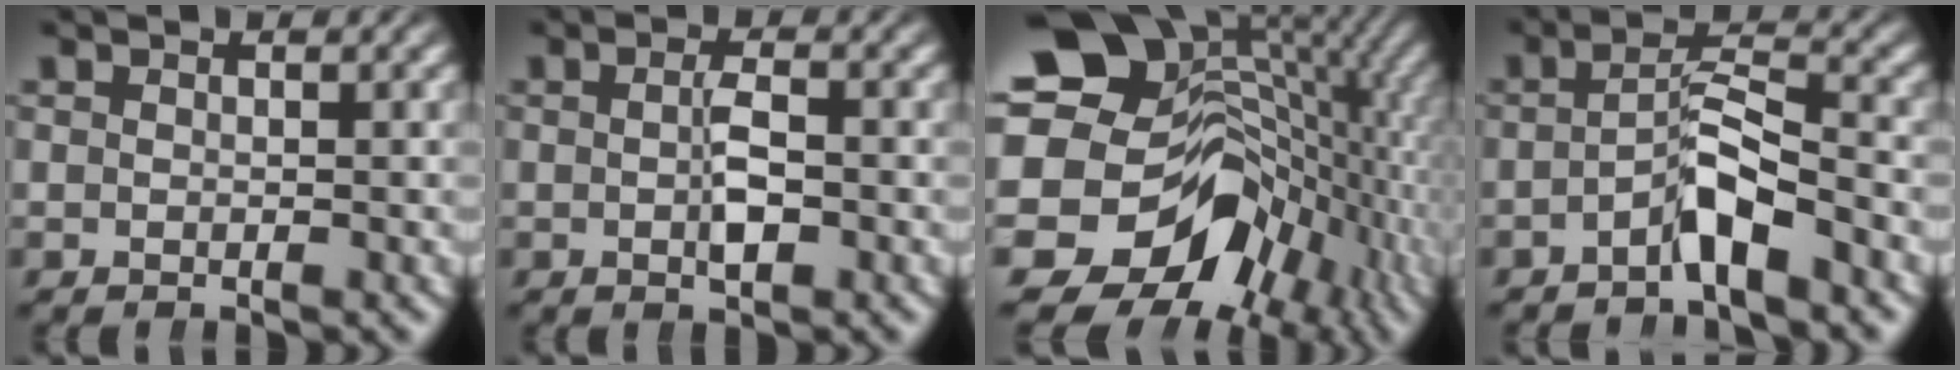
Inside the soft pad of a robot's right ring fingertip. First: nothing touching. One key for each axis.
{"total": 2.0, "fx": -0.5, "fy": 0.5, "fz": 1.9, "tx": -0.038, "ty": -0.005, "tz": -0.010}
{"total": 23.8, "fx": -1.9, "fy": 19.1, "fz": 14.0, "tx": -0.266, "ty": -0.068, "tz": -0.013}
{"total": 3.2, "fx": -1.6, "fy": 0.7, "fz": 2.7, "tx": -0.054, "ty": -0.003, "tz": -0.026}